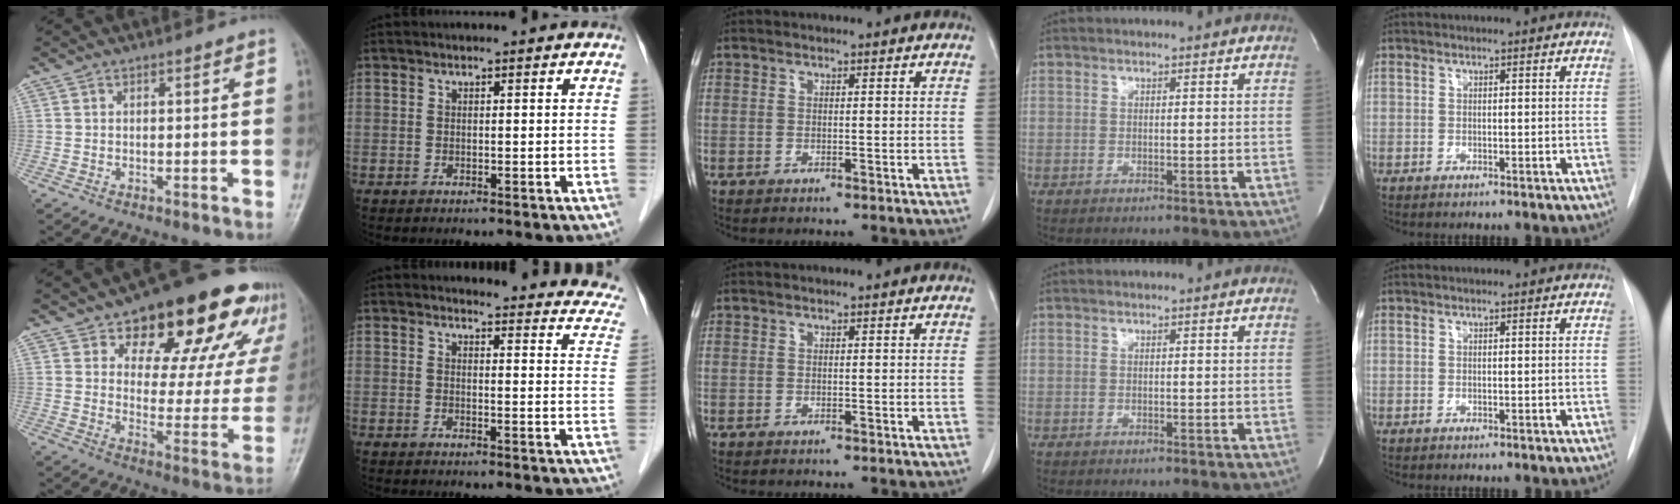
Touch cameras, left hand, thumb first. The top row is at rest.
{"thumb": {"total": 23.8, "force": [14.1, 11.4, 15.5], "torque": [-0.158, -0.037, 0.187]}, "index": {"total": 16.7, "force": [16.0, 2.9, 3.6], "torque": [-0.009, -0.076, 0.142]}}